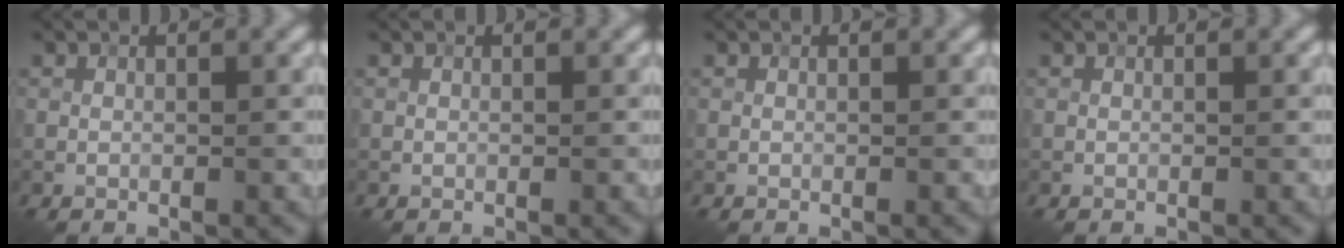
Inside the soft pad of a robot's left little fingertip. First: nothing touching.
{"total": 0.0}
{"total": 0.0}
{"total": 0.0}